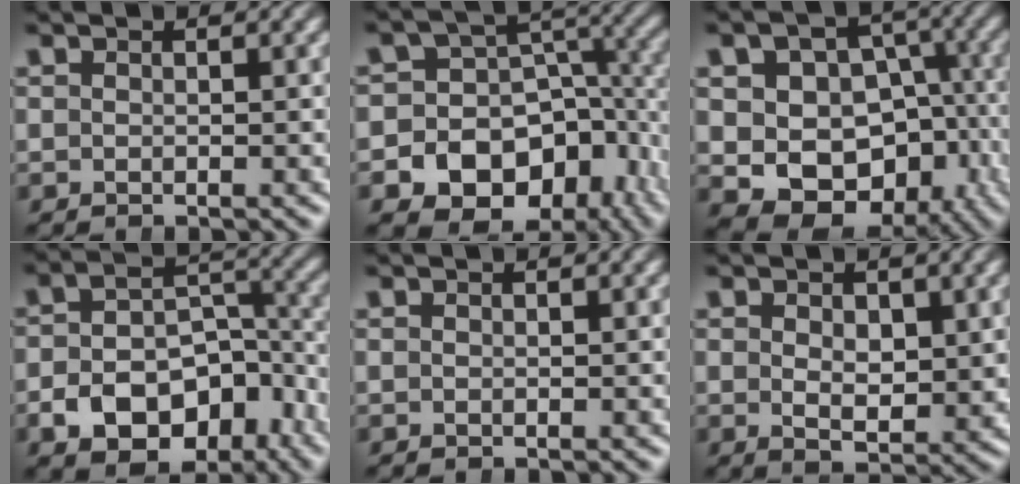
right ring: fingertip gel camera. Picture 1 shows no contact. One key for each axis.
{"total": 18.4, "fx": -6.0, "fy": 15.2, "fz": 8.5, "tx": -0.173, "ty": -0.085, "tz": -0.080}
{"total": 14.6, "fx": -3.2, "fy": 12.2, "fz": 7.3, "tx": -0.156, "ty": -0.072, "tz": -0.034}
{"total": 10.5, "fx": -4.7, "fy": 7.2, "fz": 6.0, "tx": -0.081, "ty": -0.026, "tz": -0.065}
{"total": 0.0}
{"total": 2.8, "fx": 0.2, "fy": 1.5, "fz": 2.3, "tx": -0.030, "ty": -0.022, "tz": 0.018}